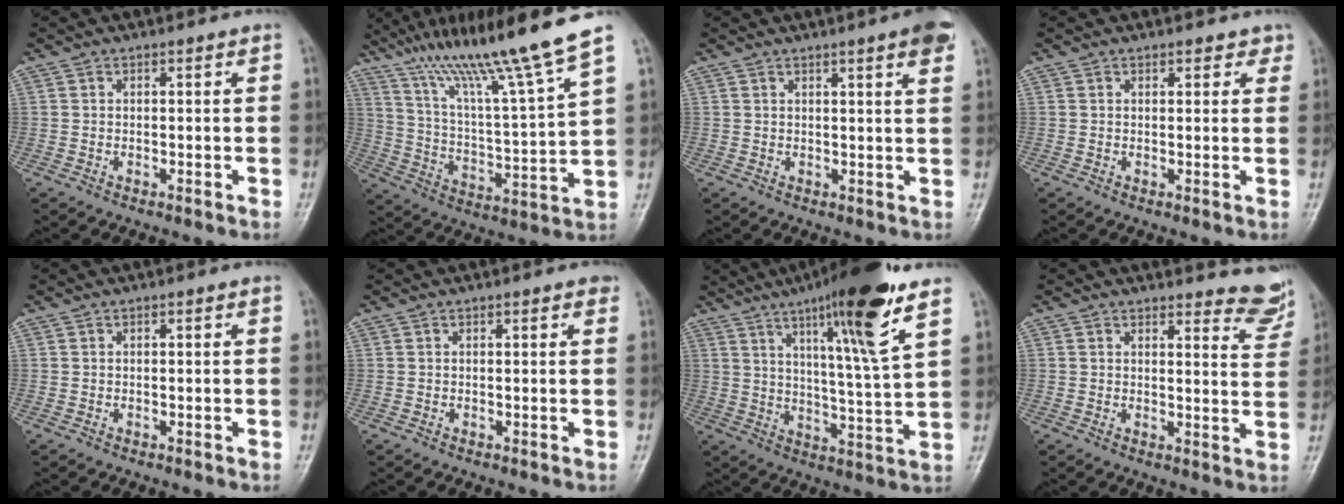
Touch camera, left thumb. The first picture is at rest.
{"total": 18.9, "force": [14.2, -0.8, 12.4], "torque": [-0.196, -0.066, 0.249]}
{"total": 5.7, "force": [3.6, 0.5, 4.4], "torque": [-0.047, -0.006, 0.040]}
{"total": 1.9, "force": [1.3, 1.1, 0.7], "torque": [0.009, -0.005, 0.010]}
{"total": 0.0}
{"total": 1.3, "force": [0.9, 0.6, 0.7], "torque": [-0.005, -0.001, 0.007]}
{"total": 17.0, "force": [9.7, 1.2, 13.9], "torque": [-0.216, -0.047, 0.152]}
{"total": 7.7, "force": [7.4, 1.8, 1.1], "torque": [0.018, -0.065, 0.066]}